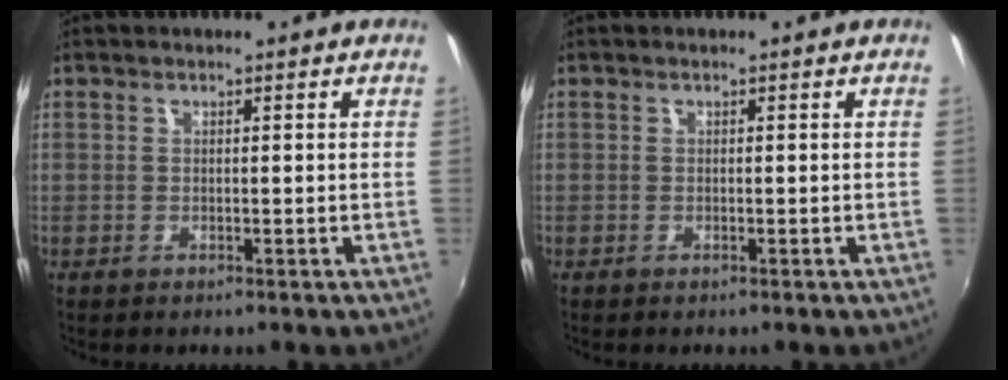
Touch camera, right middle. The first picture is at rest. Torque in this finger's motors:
{"motor_torque": [-0.66, -0.31, -0.12, -0.02]}